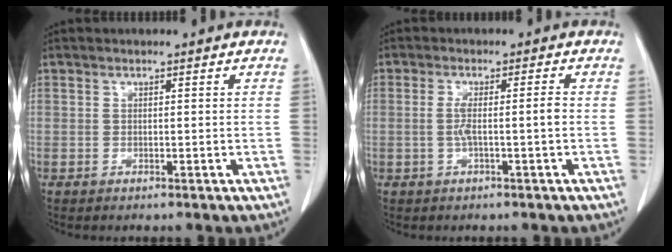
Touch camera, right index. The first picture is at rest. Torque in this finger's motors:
{"motor_torque": [0.43, -0.15, 0.06, 0.07]}